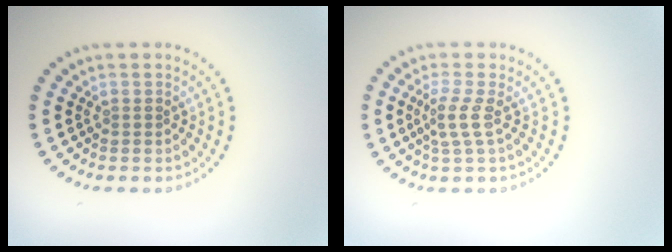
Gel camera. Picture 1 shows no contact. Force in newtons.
{"total": 2.2, "press": 1.5, "slide": 1.6}